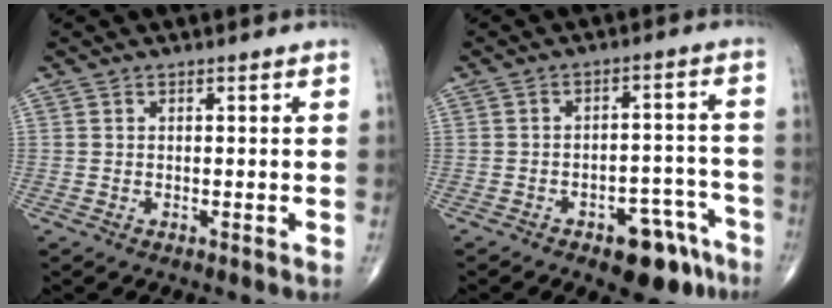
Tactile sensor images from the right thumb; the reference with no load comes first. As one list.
[{"total": 10.4, "force": [-6.6, 4.9, 6.5], "torque": [-0.052, 0.053, -0.084]}]